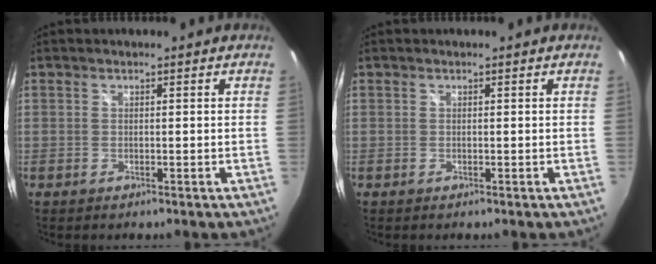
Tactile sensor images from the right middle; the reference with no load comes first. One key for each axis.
{"total": 0.0}